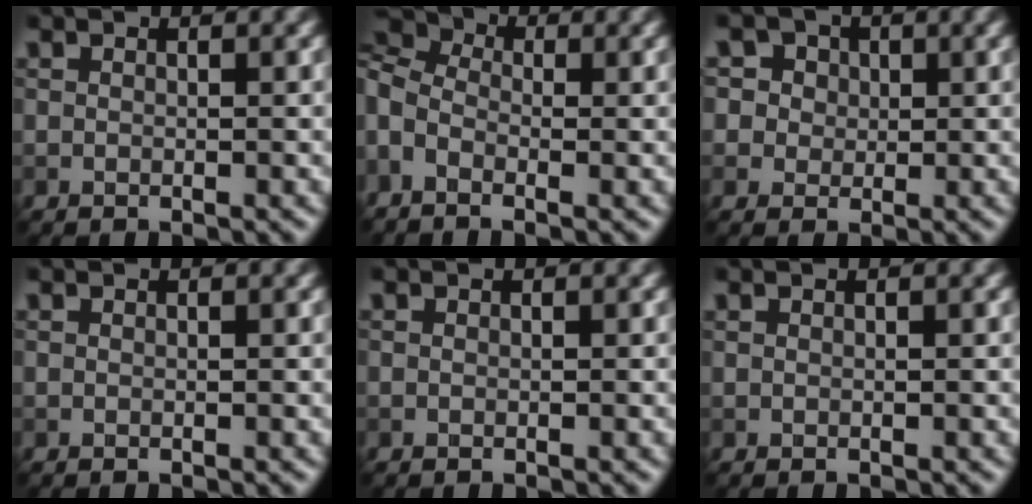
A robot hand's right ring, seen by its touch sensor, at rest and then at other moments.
{"total": 5.3, "force": [0.1, 3.4, 4.1], "torque": [-0.108, 0.015, -0.013]}
{"total": 6.4, "force": [3.2, 5.0, 2.6], "torque": [-0.034, 0.019, 0.028]}
{"total": 0.0}
{"total": 0.0}
{"total": 0.0}